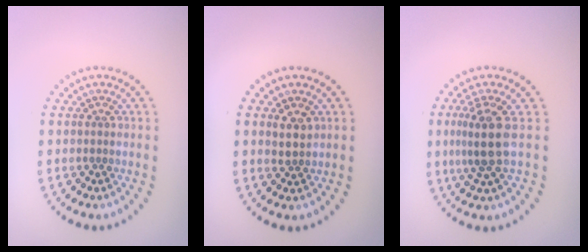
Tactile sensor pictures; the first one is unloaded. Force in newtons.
{"total": 1.7, "press": 1.5, "slide": 0.8}
{"total": 3.6, "press": 3.2, "slide": 1.6}